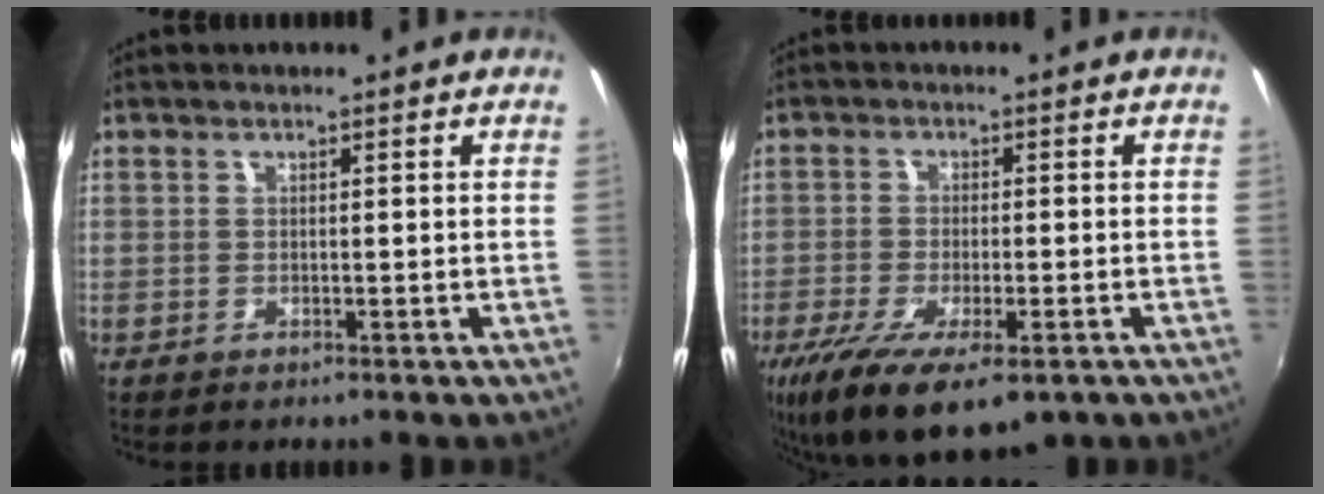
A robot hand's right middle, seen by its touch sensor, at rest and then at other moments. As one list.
[{"total": 15.3, "force": [-9.3, 5.6, 10.8], "torque": [-0.223, -0.052, -0.145]}]